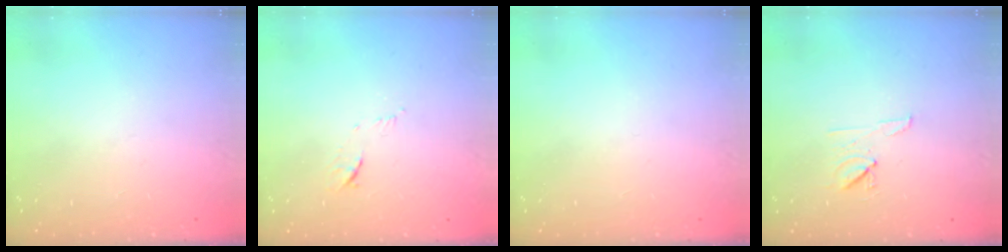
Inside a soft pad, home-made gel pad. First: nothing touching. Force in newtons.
{"total": 6.2, "press": 6.2, "slide": 0.9}
{"total": 0.0}
{"total": 6.4, "press": 6.4, "slide": 0.6}